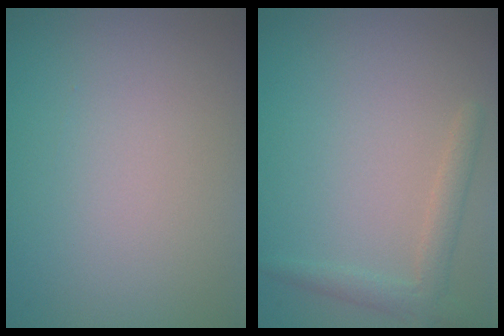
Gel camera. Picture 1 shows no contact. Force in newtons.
{"total": 2.0, "press": 2.0, "slide": 0.3}